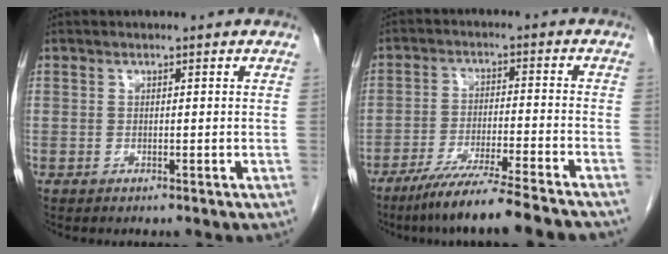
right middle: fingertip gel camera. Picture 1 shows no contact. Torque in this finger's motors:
{"motor_torque": [1.27, -0.87, 0.11, 0.08]}